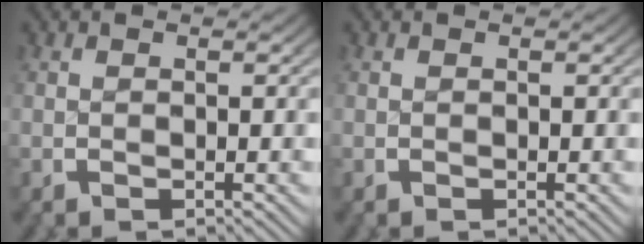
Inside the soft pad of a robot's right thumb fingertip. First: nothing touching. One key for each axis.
{"total": 0.0}